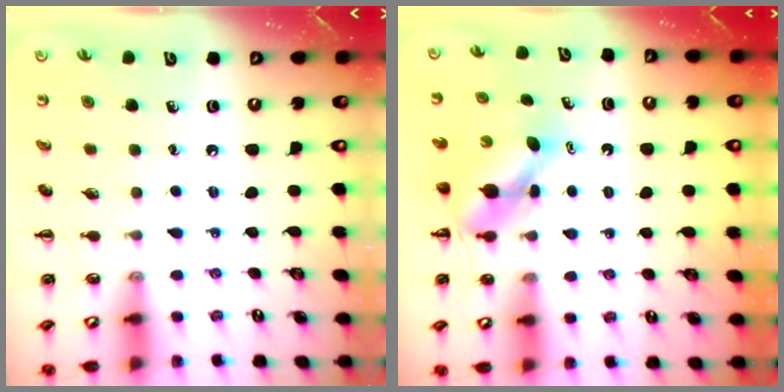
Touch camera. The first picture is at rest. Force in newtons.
{"total": 4.9, "press": 4.9, "slide": 0.5}